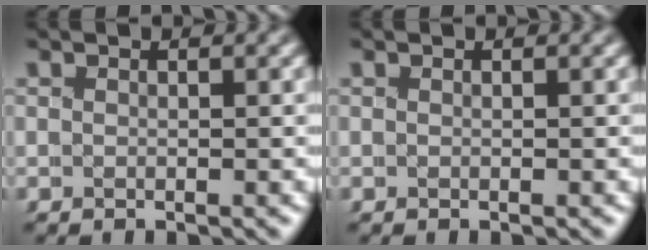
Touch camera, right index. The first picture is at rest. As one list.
[{"total": 0.0}]